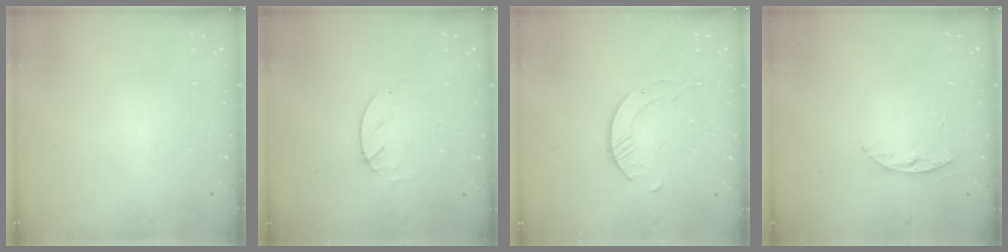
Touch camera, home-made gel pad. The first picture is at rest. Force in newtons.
{"total": 1.9, "press": 1.9, "slide": 0.3}
{"total": 2.8, "press": 2.8, "slide": 0.3}
{"total": 6.4, "press": 6.3, "slide": 0.7}